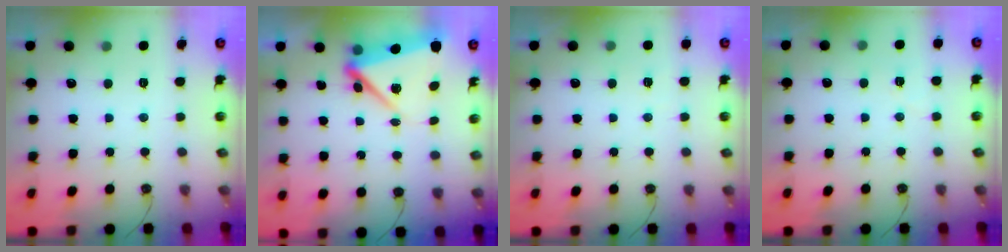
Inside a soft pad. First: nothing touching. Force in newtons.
{"total": 8.6, "press": 8.5, "slide": 1.7}
{"total": 2.4, "press": 2.3, "slide": 0.6}
{"total": 5.0, "press": 4.2, "slide": 2.6}